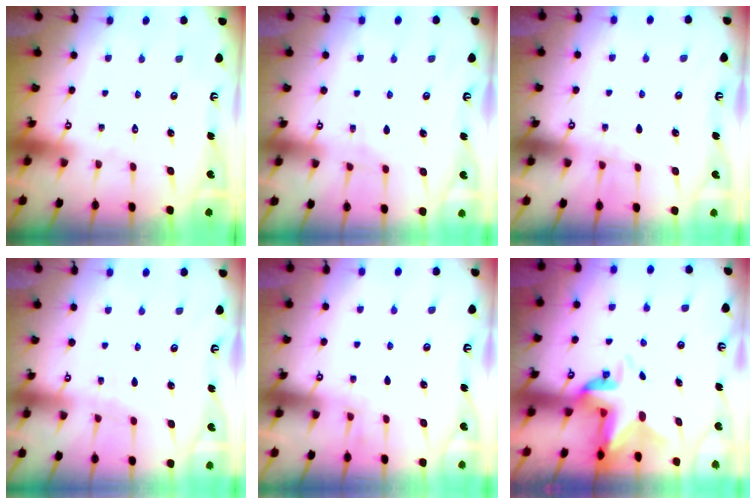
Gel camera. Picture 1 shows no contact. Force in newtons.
{"total": 4.1, "press": 4.1, "slide": 0.5}
{"total": 3.0, "press": 2.9, "slide": 0.4}
{"total": 3.3, "press": 3.2, "slide": 0.4}
{"total": 3.3, "press": 3.1, "slide": 1.1}
{"total": 5.0, "press": 4.9, "slide": 0.3}